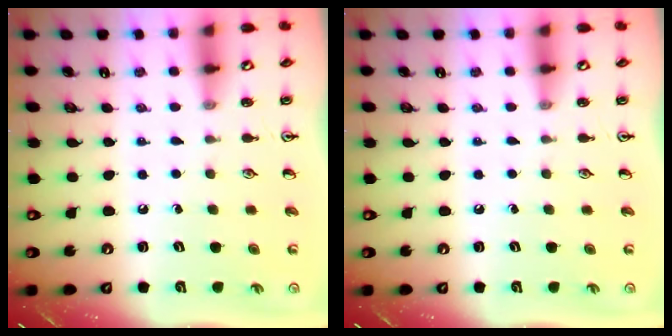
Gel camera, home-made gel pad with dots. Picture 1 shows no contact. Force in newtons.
{"total": 0.0}